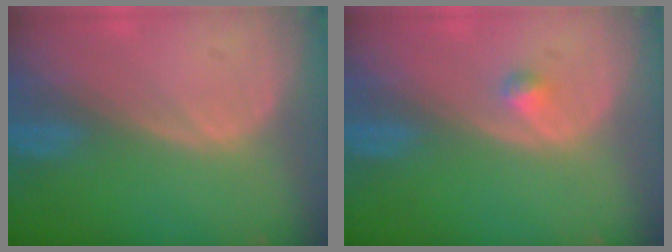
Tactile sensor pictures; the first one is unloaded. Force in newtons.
{"total": 1.1, "press": 1.1, "slide": 0.1}